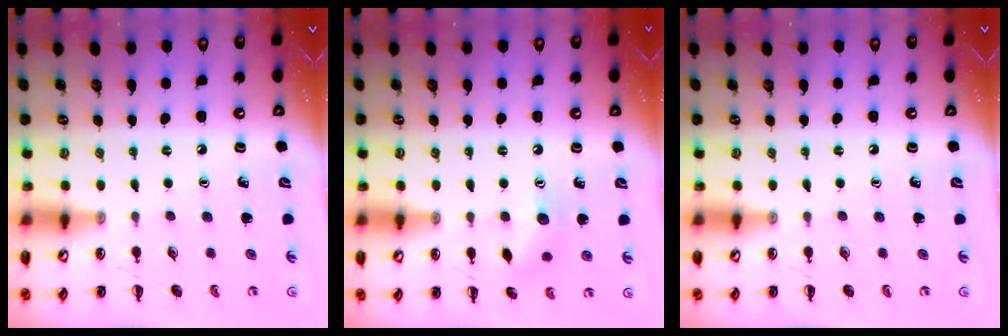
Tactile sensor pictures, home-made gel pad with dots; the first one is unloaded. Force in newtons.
{"total": 7.9, "press": 7.9, "slide": 1.0}
{"total": 0.0}